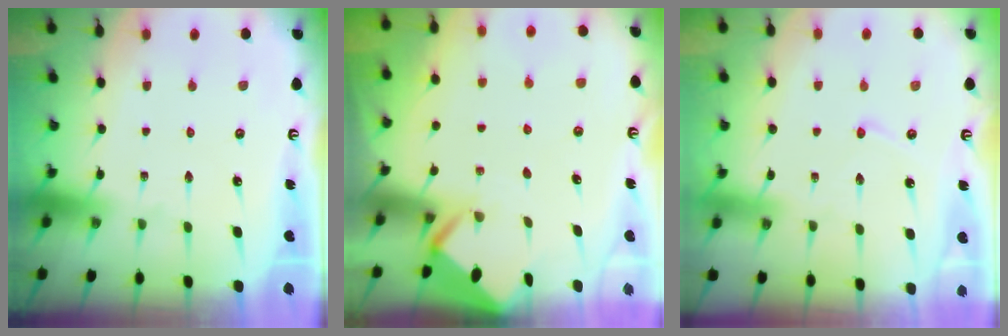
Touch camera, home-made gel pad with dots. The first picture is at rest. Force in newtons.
{"total": 2.5, "press": 2.5, "slide": 0.2}
{"total": 2.1, "press": 2.1, "slide": 0.2}